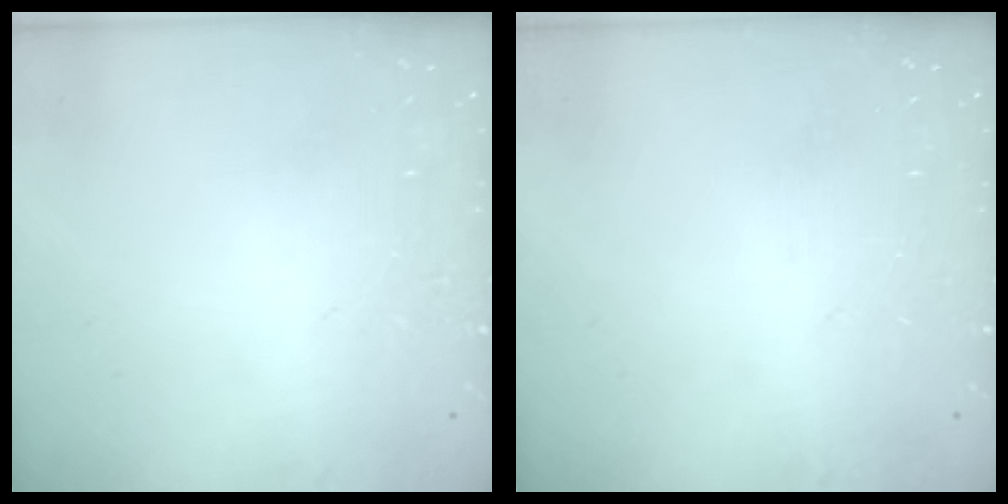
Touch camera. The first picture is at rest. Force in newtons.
{"total": 0.0}